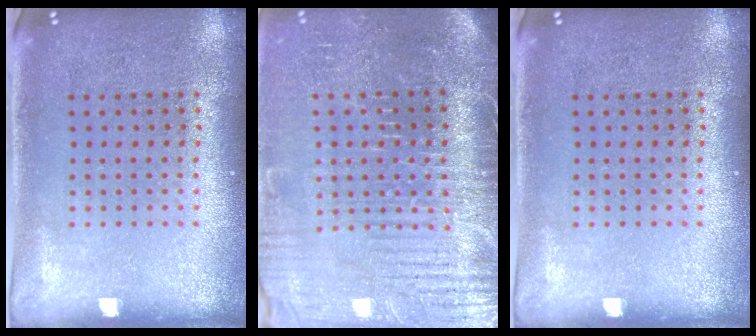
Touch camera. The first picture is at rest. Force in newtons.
{"total": 4.5, "press": 4.1, "slide": 1.7}
{"total": 0.0}